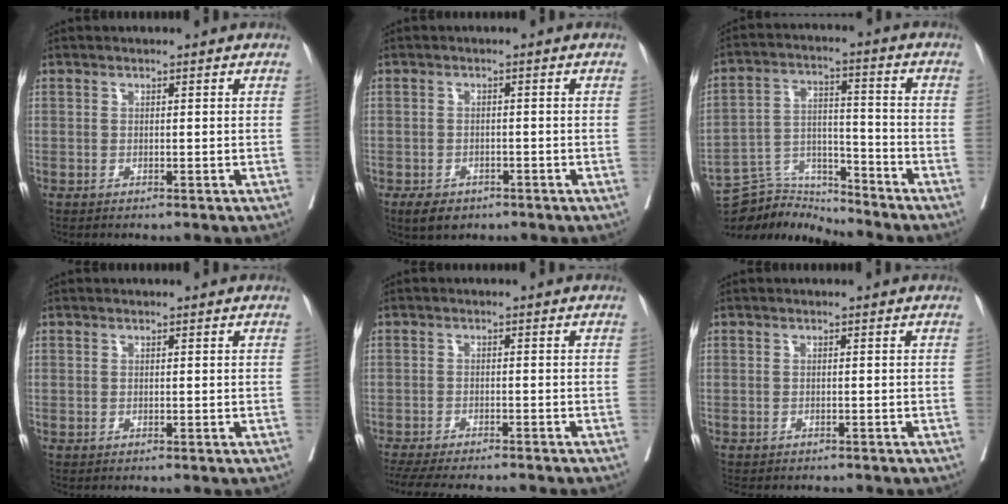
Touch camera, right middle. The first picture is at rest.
{"total": 4.4, "force": [-3.1, 2.5, 2.0], "torque": [-0.030, -0.004, -0.040]}
{"total": 8.8, "force": [-8.7, 0.8, -0.5], "torque": [0.011, 0.035, -0.159]}
{"total": 0.0}
{"total": 14.8, "force": [-13.1, 1.7, 6.8], "torque": [-0.116, -0.030, -0.177]}
{"total": 4.3, "force": [-3.7, 1.7, 1.3], "torque": [-0.017, -0.004, -0.047]}